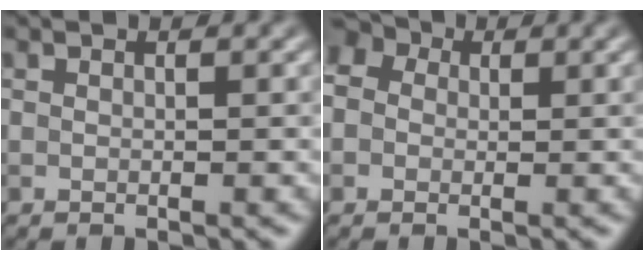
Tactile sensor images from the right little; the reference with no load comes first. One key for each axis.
{"total": 5.4, "fx": 1.4, "fy": 4.6, "fz": 2.5, "tx": -0.043, "ty": 0.026, "tz": -0.009}